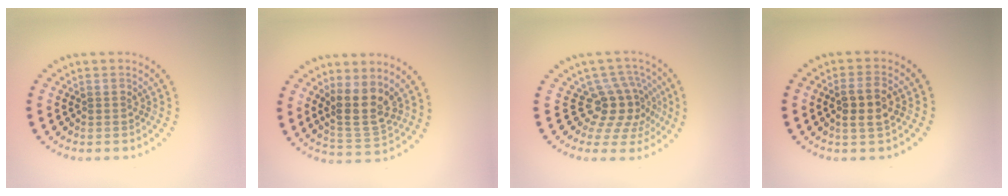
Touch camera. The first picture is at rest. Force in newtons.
{"total": 3.8, "press": 3.4, "slide": 1.8}
{"total": 4.3, "press": 3.1, "slide": 3.0}
{"total": 2.6, "press": 2.6, "slide": 0.7}